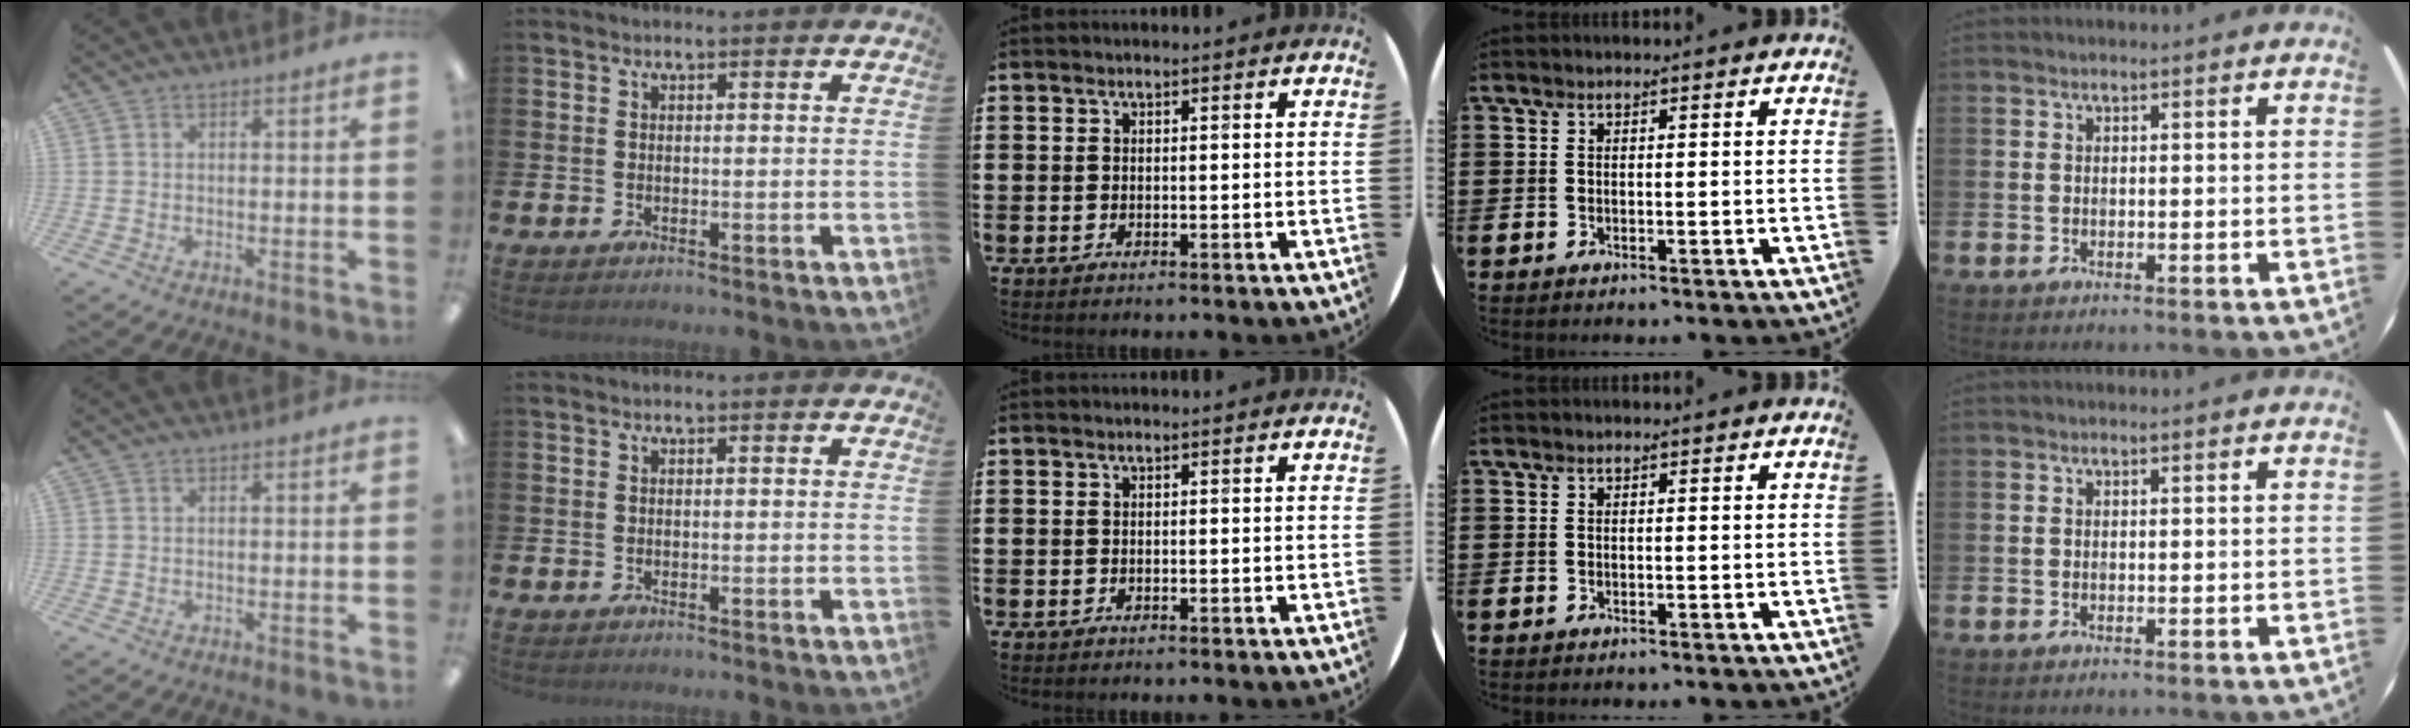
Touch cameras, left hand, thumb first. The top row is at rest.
{}